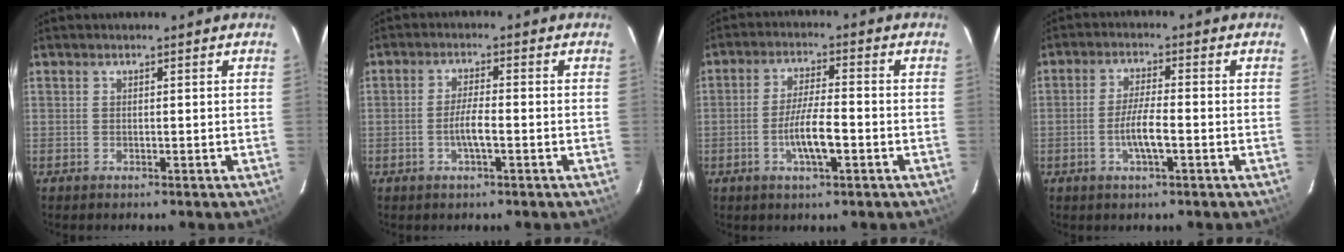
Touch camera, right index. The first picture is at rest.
{"total": 4.0, "force": [-1.3, 0.5, 3.7], "torque": [-0.074, 0.000, -0.024]}
{"total": 7.2, "force": [-2.4, 1.3, 6.6], "torque": [-0.128, -0.003, -0.044]}
{"total": 5.5, "force": [-1.8, 0.8, 5.2], "torque": [-0.102, -0.002, -0.035]}